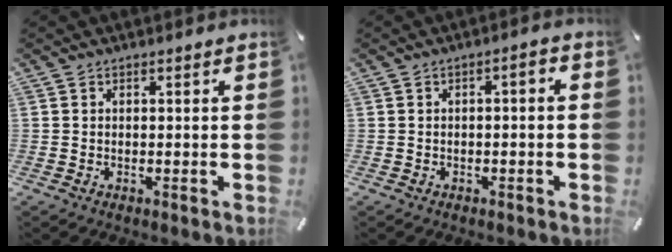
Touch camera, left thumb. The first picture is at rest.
{"total": 2.4, "force": [-1.4, 0.8, 1.8], "torque": [-0.029, 0.009, -0.026]}